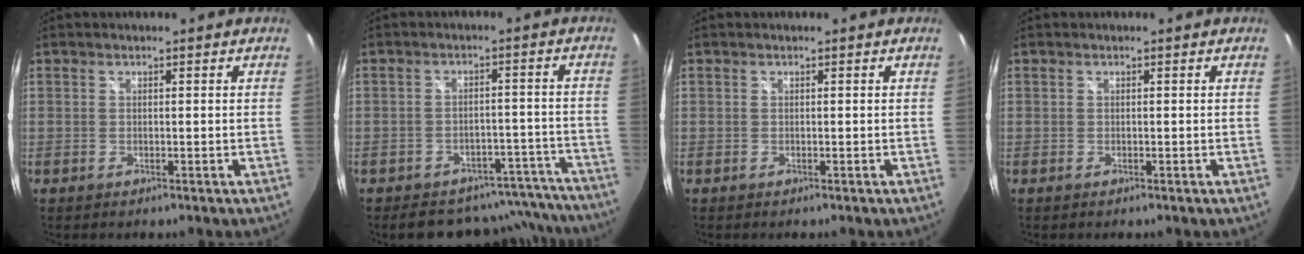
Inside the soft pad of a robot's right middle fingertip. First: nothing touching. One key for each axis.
{"total": 14.5, "fx": -13.2, "fy": 5.6, "fz": 2.1, "tx": -0.025, "ty": 0.052, "tz": -0.149}
{"total": 0.0}
{"total": 0.0}